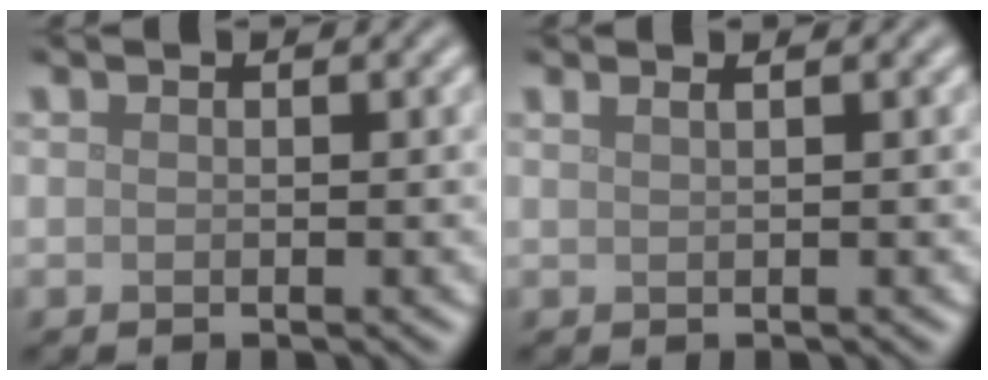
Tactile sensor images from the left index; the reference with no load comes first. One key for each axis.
{"total": 2.0, "fx": 1.2, "fy": 1.0, "fz": 1.3, "tx": -0.001, "ty": 0.002, "tz": -0.007}